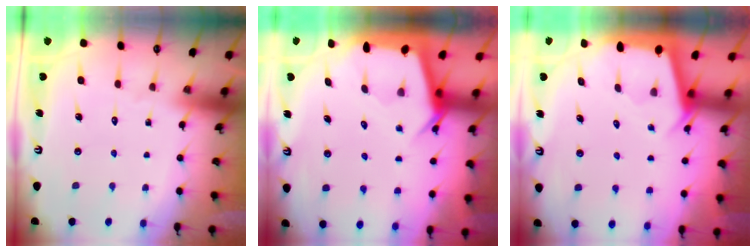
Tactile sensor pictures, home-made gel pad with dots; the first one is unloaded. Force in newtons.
{"total": 4.9, "press": 4.9, "slide": 0.4}
{"total": 3.2, "press": 3.2, "slide": 0.1}